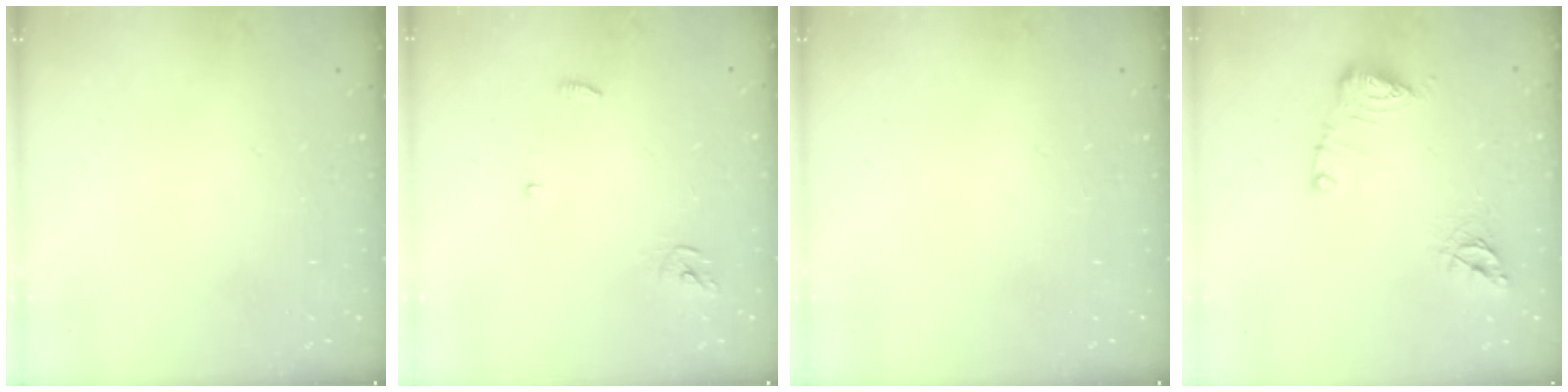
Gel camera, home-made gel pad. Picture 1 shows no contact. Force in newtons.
{"total": 3.4, "press": 3.4, "slide": 0.2}
{"total": 0.0}
{"total": 11.2, "press": 11.1, "slide": 1.4}